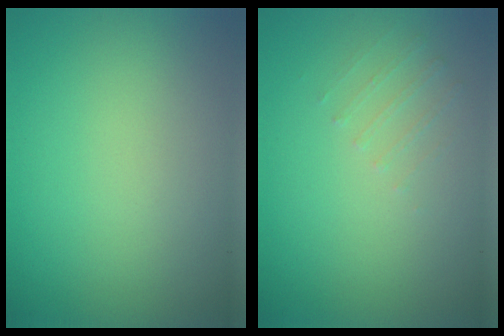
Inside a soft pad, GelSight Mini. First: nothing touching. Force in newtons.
{"total": 0.6, "press": 0.5, "slide": 0.4}